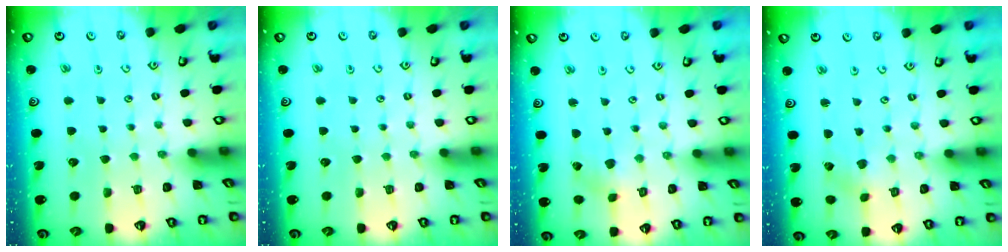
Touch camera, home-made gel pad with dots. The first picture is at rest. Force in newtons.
{"total": 0.0}
{"total": 1.9, "press": 1.9, "slide": 0.2}
{"total": 0.6, "press": 0.6, "slide": 0.1}